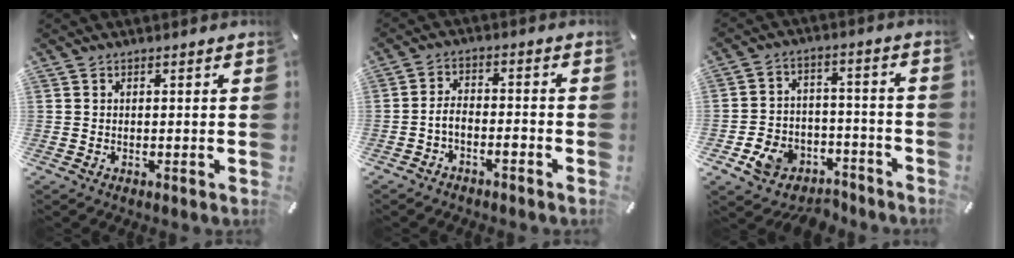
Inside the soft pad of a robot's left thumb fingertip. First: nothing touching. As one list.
[{"total": 4.1, "force": [-2.7, 1.8, 2.6], "torque": [-0.050, 0.013, -0.053]}, {"total": 8.9, "force": [-5.5, 6.6, 2.5], "torque": [-0.040, 0.054, -0.092]}]